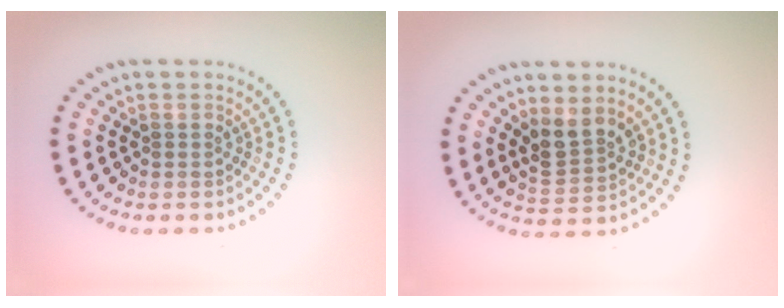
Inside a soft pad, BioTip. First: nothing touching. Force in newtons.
{"total": 2.9, "press": 2.6, "slide": 1.3}